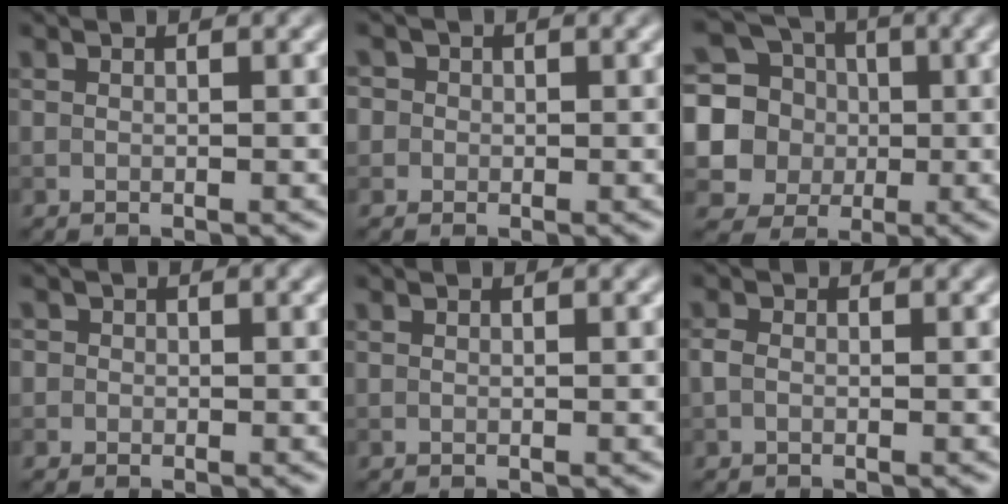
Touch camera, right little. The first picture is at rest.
{"total": 3.5, "force": [1.0, 3.1, 1.2], "torque": [-0.001, 0.021, -0.009]}
{"total": 8.2, "force": [0.4, 7.5, 3.2], "torque": [-0.080, 0.004, -0.021]}
{"total": 2.0, "force": [0.5, 1.9, 0.5], "torque": [0.016, 0.010, -0.009]}
{"total": 0.0}
{"total": 0.9, "force": [-0.3, 0.7, 0.6], "torque": [-0.014, 0.000, -0.010]}